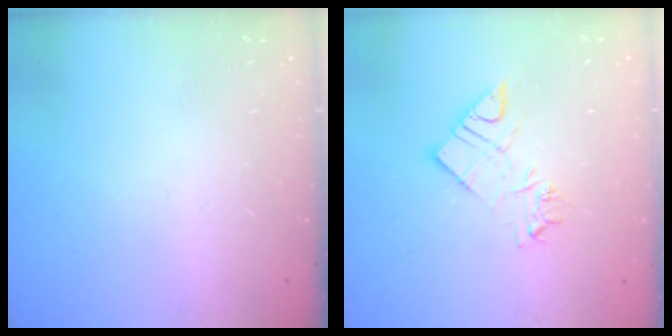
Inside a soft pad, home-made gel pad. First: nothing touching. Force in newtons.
{"total": 10.5, "press": 10.5, "slide": 1.0}